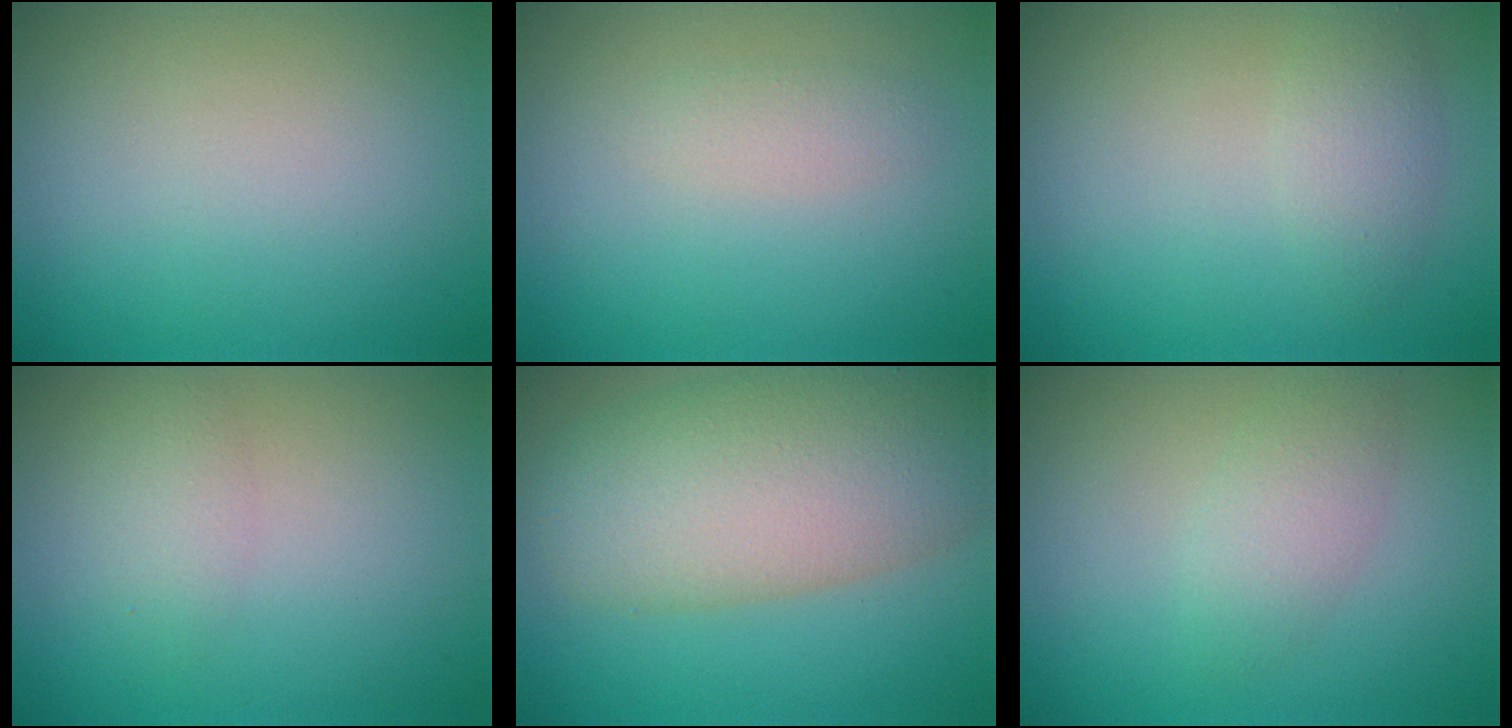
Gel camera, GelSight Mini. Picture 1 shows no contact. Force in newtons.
{"total": 1.2, "press": 1.2, "slide": 0.1}
{"total": 2.0, "press": 2.0, "slide": 0.0}
{"total": 1.6, "press": 1.5, "slide": 0.2}
{"total": 9.4, "press": 9.4, "slide": 0.6}
{"total": 2.3, "press": 2.3, "slide": 0.2}